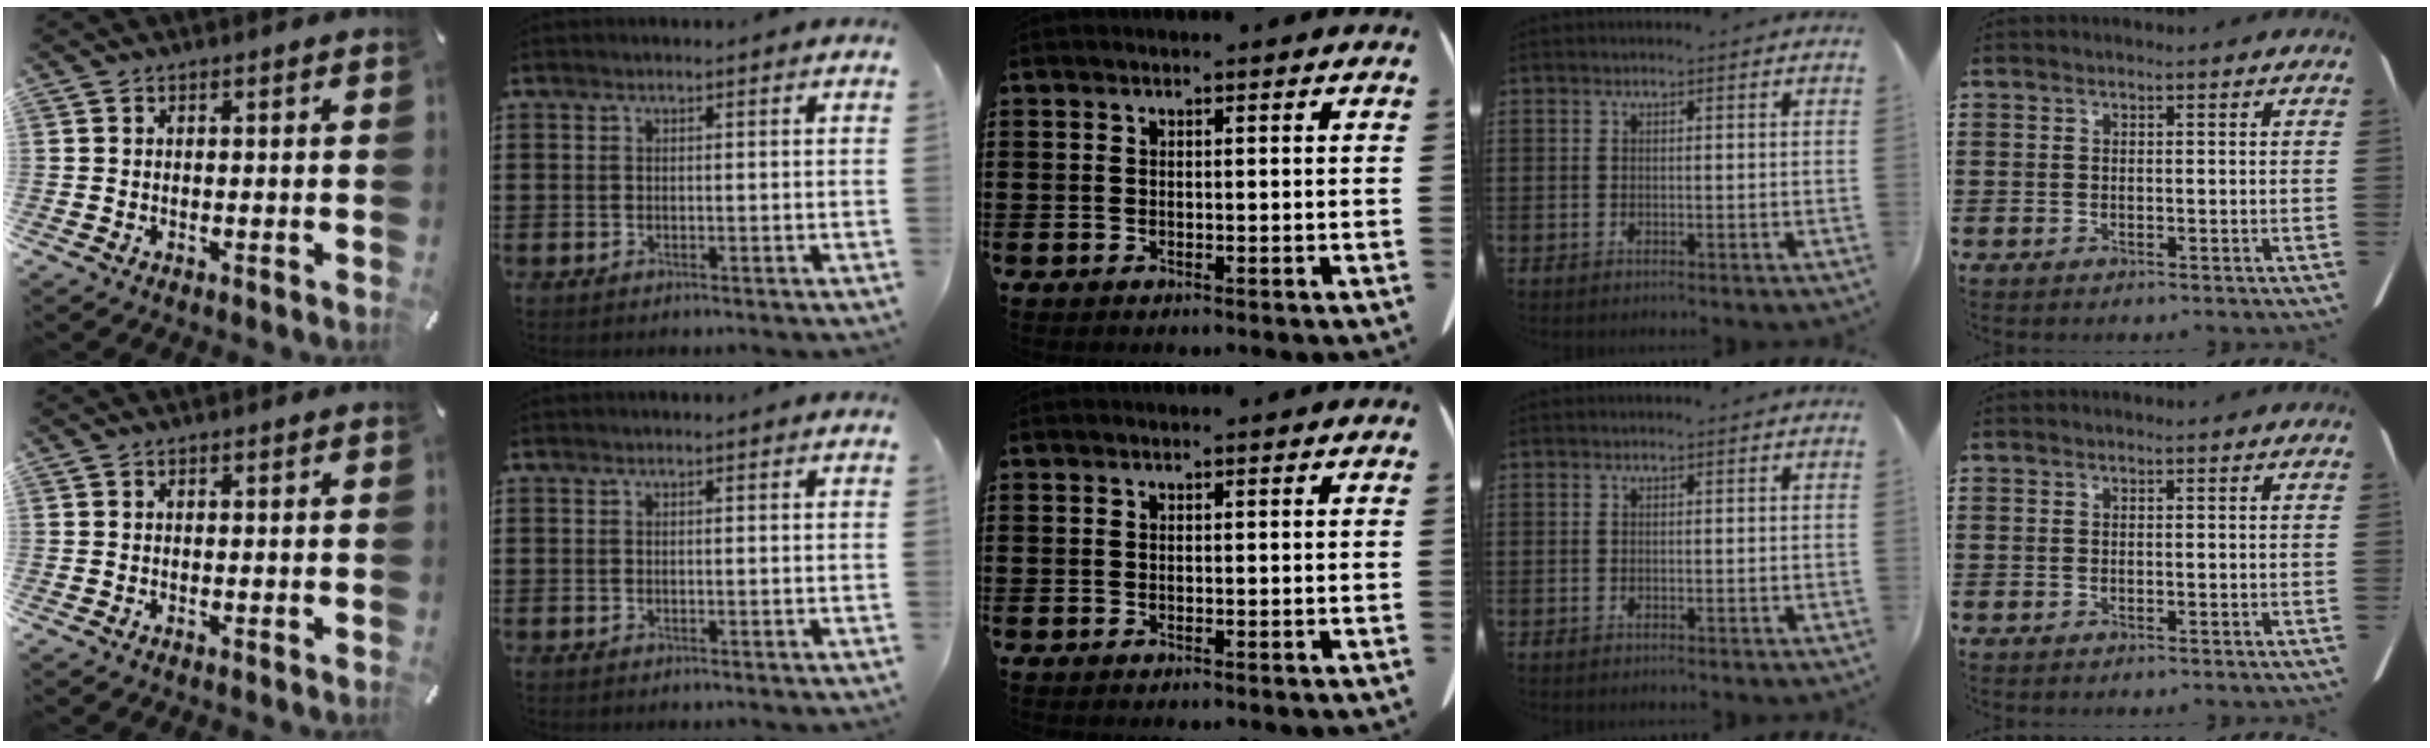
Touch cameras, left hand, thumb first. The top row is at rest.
{}